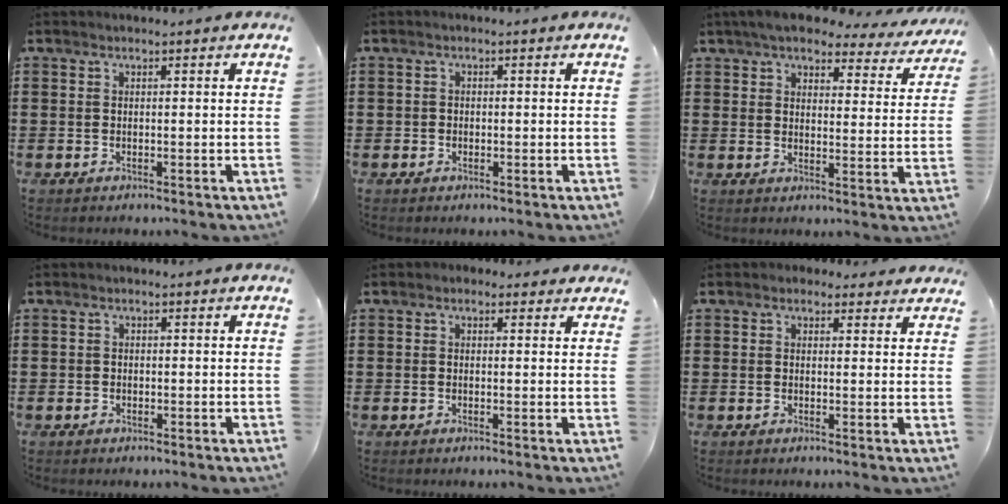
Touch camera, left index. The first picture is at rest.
{"total": 0.8, "force": [-0.3, 0.8, 0.0], "torque": [-0.005, 0.004, -0.009]}
{"total": 5.5, "force": [4.9, 1.2, 2.2], "torque": [-0.065, -0.016, 0.085]}
{"total": 0.6, "force": [-0.3, 0.6, 0.0], "torque": [-0.004, 0.002, -0.007]}
{"total": 1.2, "force": [0.6, 1.1, 0.2], "torque": [-0.009, 0.009, 0.009]}
{"total": 2.0, "force": [1.5, 1.3, 0.2], "torque": [-0.002, 0.003, 0.026]}